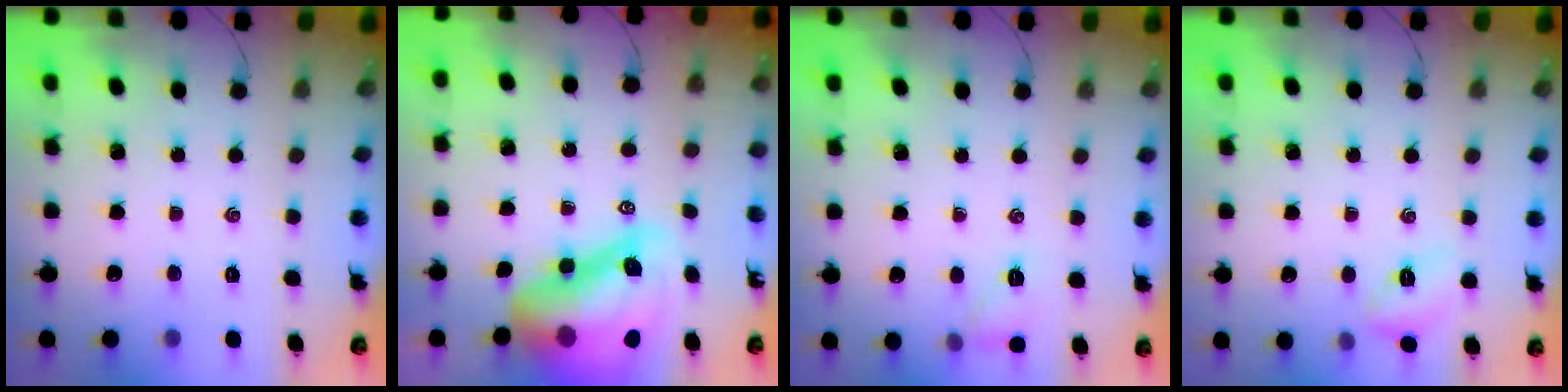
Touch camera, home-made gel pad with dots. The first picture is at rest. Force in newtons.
{"total": 19.3, "press": 18.4, "slide": 5.6}
{"total": 6.8, "press": 6.7, "slide": 1.1}
{"total": 6.3, "press": 6.1, "slide": 1.3}